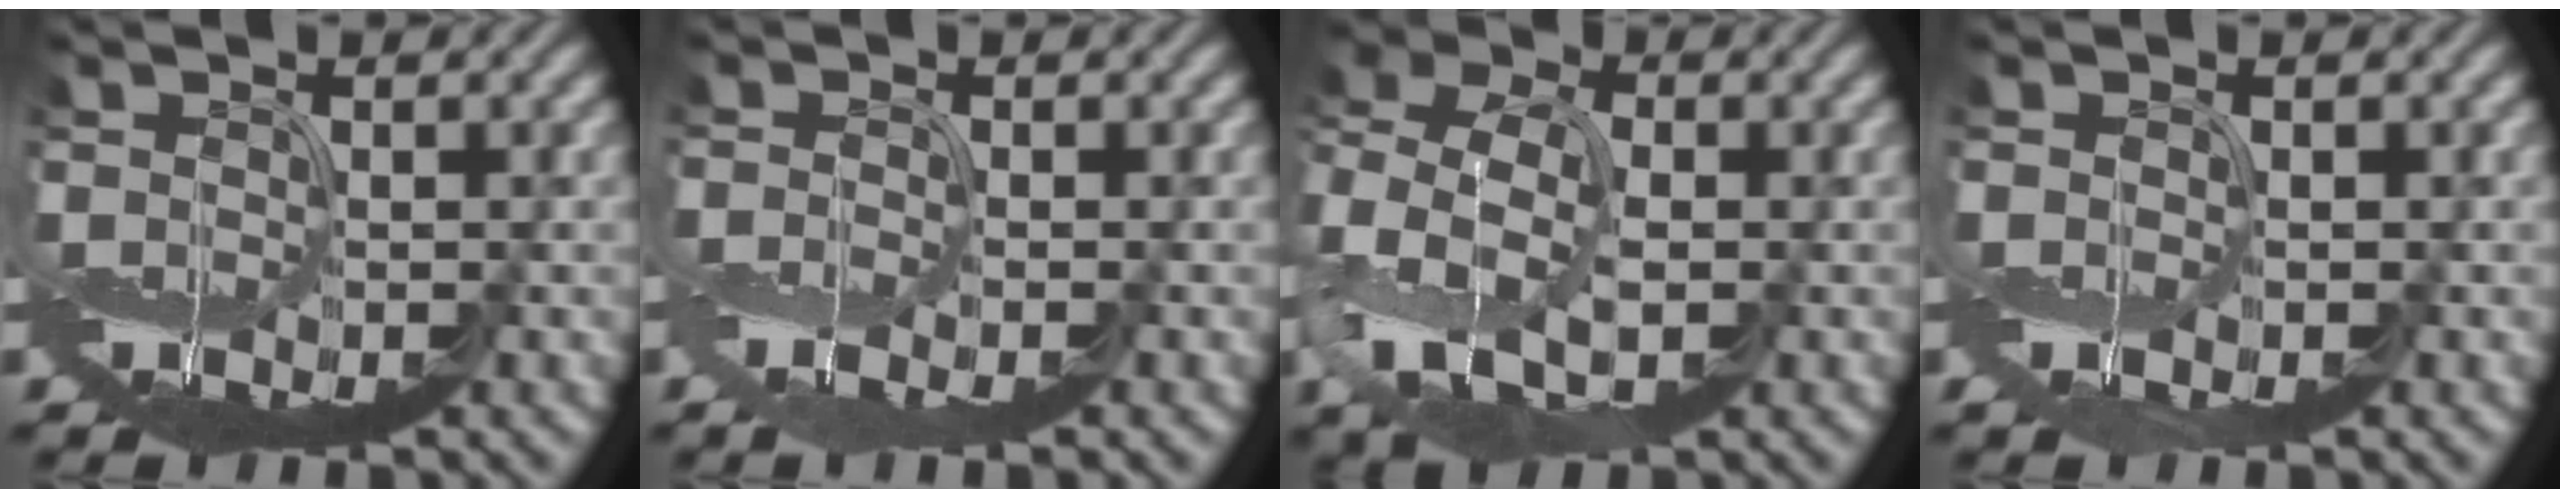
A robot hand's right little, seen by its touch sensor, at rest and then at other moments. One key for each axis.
{"total": 1.4, "fx": -1.0, "fy": 0.0, "fz": 0.9, "tx": -0.023, "ty": -0.005, "tz": -0.026}
{"total": 8.0, "fx": -1.2, "fy": 5.6, "fz": 5.7, "tx": -0.141, "ty": 0.007, "tz": -0.038}
{"total": 0.7, "fx": -0.3, "fy": 0.4, "fz": 0.5, "tx": -0.013, "ty": -0.005, "tz": -0.005}